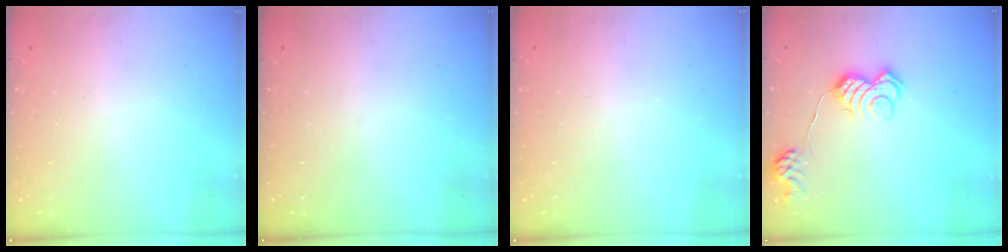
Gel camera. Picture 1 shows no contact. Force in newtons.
{"total": 0.0}
{"total": 0.0}
{"total": 13.0, "press": 13.0, "slide": 0.4}